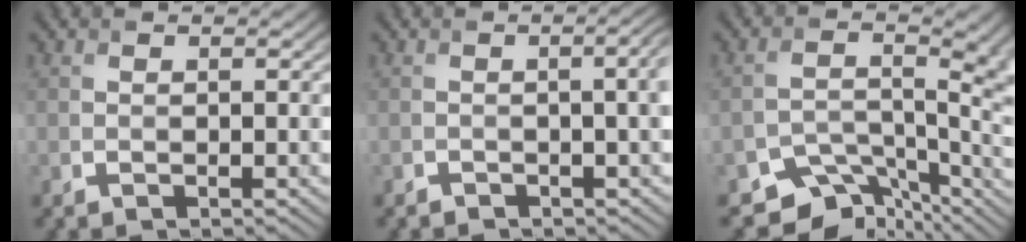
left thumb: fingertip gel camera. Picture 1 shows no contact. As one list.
[{"total": 3.1, "force": [-0.5, 1.0, 2.9], "torque": [-0.031, 0.007, -0.013]}, {"total": 7.5, "force": [-4.4, 4.2, 4.5], "torque": [-0.059, -0.025, -0.075]}]